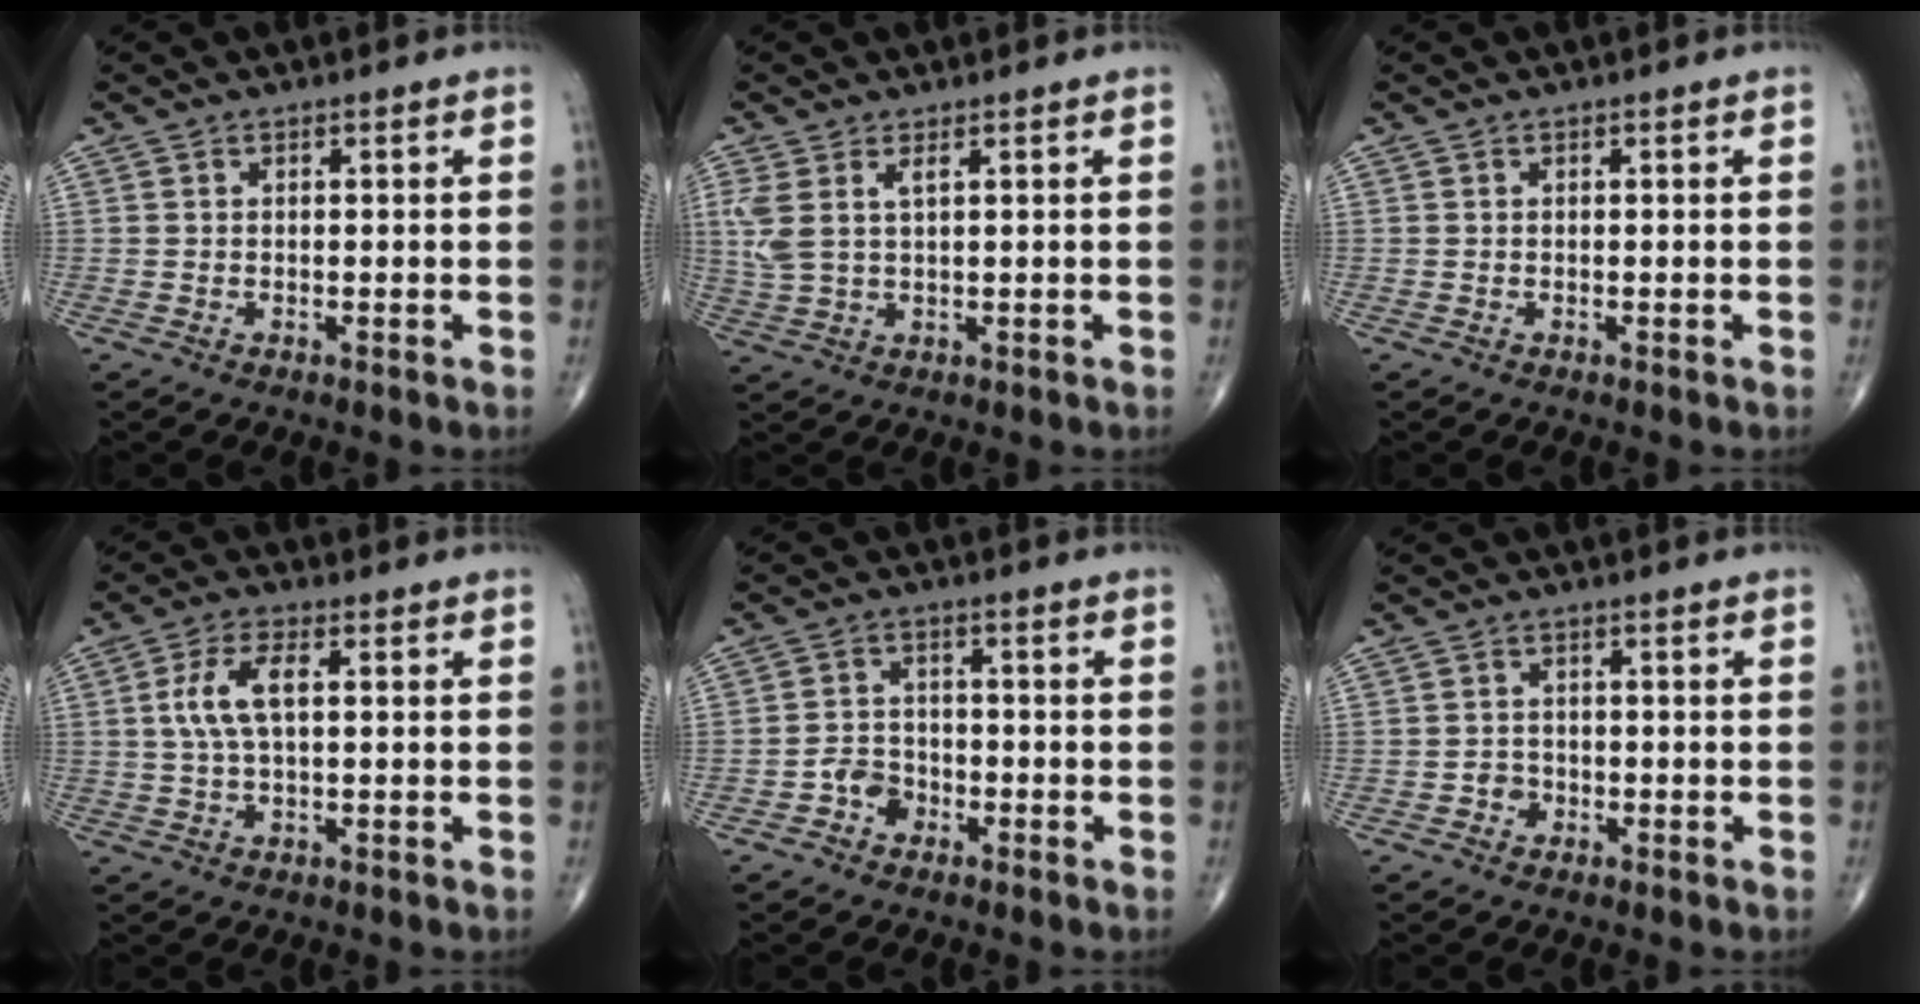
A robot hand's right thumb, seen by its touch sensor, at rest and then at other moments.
{"total": 5.2, "force": [1.9, 2.0, 4.4], "torque": [-0.119, 0.000, 0.048]}
{"total": 0.0}
{"total": 6.8, "force": [1.0, 2.9, 6.1], "torque": [-0.130, 0.011, 0.018]}
{"total": 4.1, "force": [-2.1, 3.3, 1.3], "torque": [0.001, 0.024, -0.043]}
{"total": 2.1, "force": [-0.8, 1.8, 0.5], "torque": [0.007, 0.010, -0.017]}